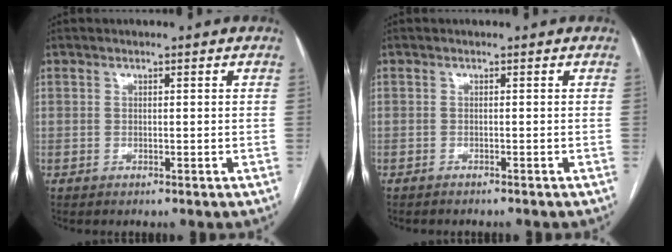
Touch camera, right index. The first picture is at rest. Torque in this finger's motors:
{"motor_torque": [-0.35, 0.11, -0.20, -0.10]}